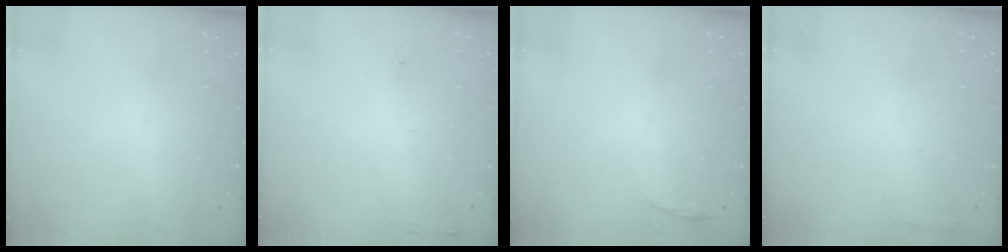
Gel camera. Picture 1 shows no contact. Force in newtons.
{"total": 5.3, "press": 5.3, "slide": 0.6}
{"total": 2.8, "press": 2.8, "slide": 0.6}
{"total": 2.3, "press": 2.3, "slide": 0.5}